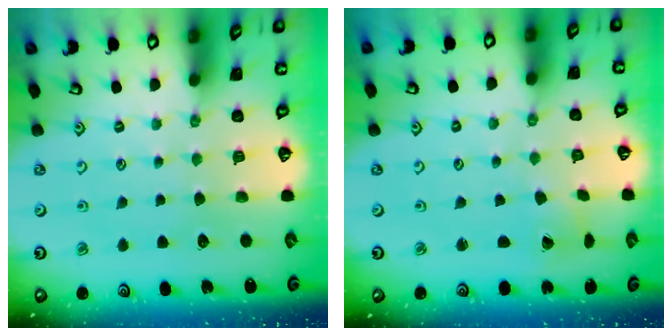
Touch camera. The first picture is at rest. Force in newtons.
{"total": 2.6, "press": 2.6, "slide": 0.1}